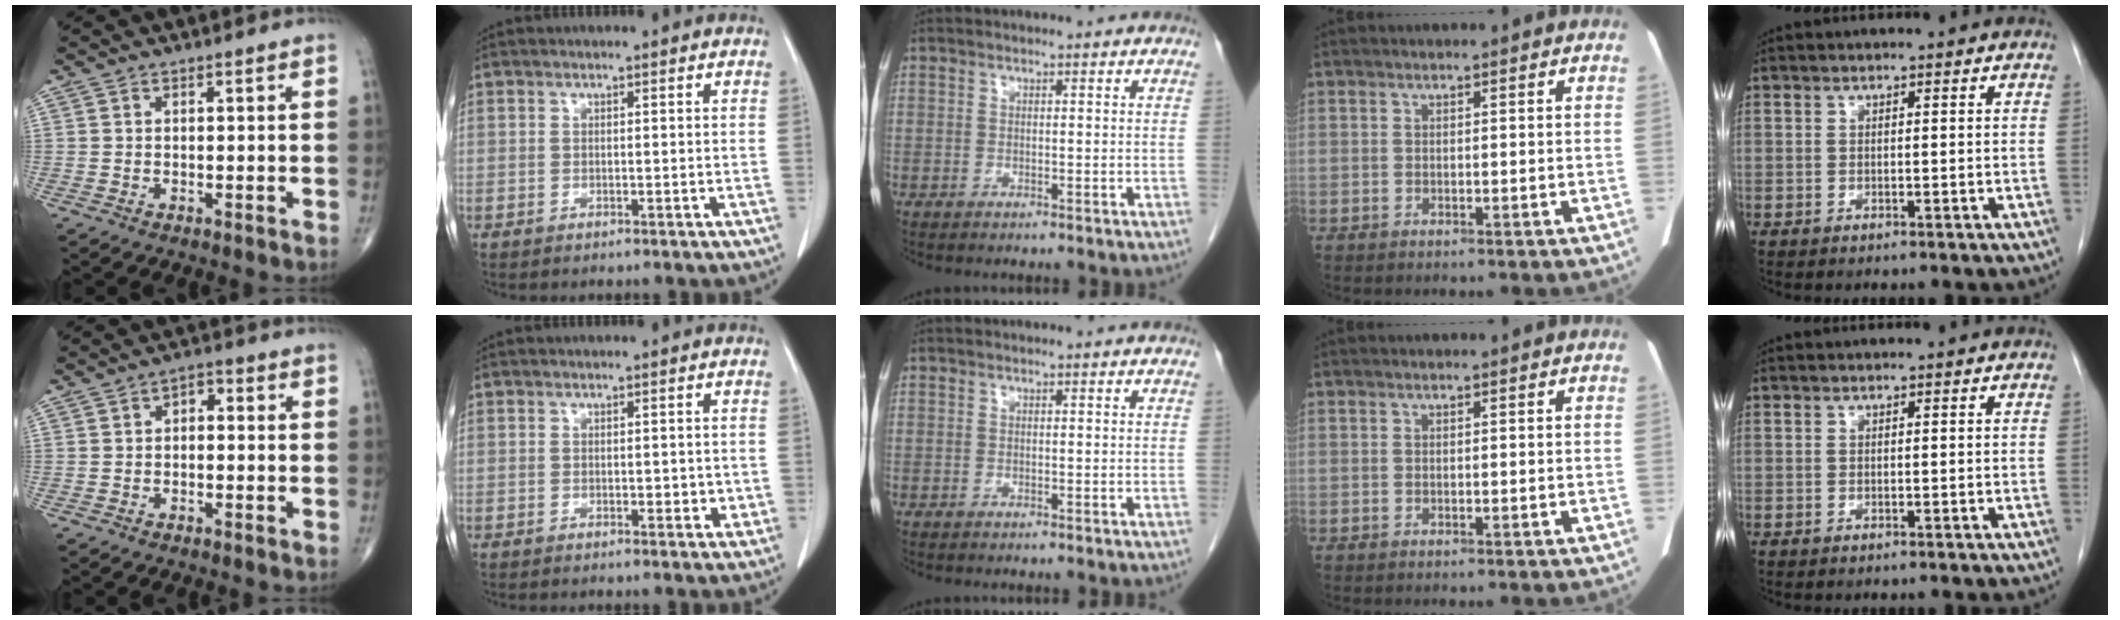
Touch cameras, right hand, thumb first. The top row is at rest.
{"thumb": {"total": 2.7, "force": [0.0, 1.7, 2.1], "torque": [-0.017, 0.013, -0.011]}, "index": {"total": 2.3, "force": [-0.1, 1.4, 1.9], "torque": [-0.018, -0.001, 0.003]}}